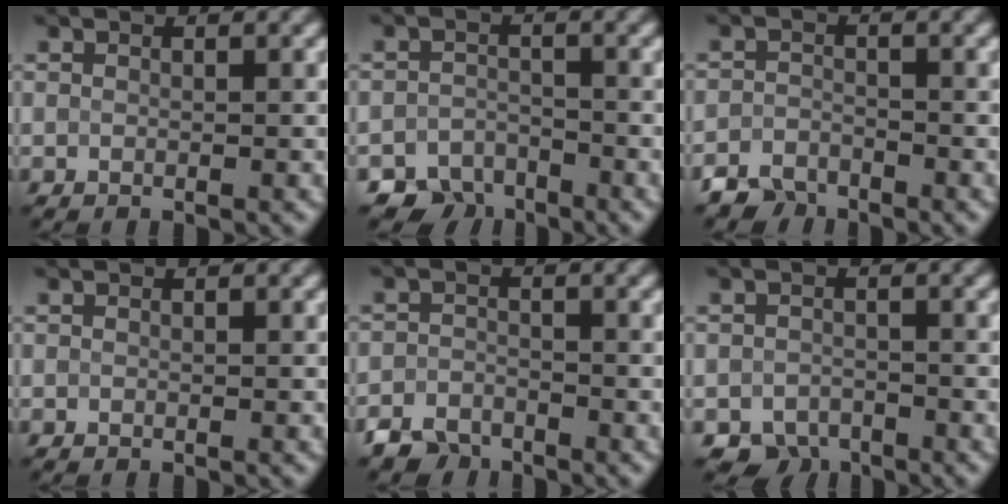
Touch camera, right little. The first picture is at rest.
{"total": 3.4, "force": [-2.9, 1.6, 0.1], "torque": [0.007, -0.004, -0.057]}
{"total": 2.5, "force": [-2.3, 0.9, 0.0], "torque": [0.003, -0.001, -0.049]}
{"total": 0.0}
{"total": 2.7, "force": [-2.4, 1.1, 0.2], "torque": [-0.002, -0.003, -0.053]}
{"total": 2.7, "force": [-2.2, 1.4, 0.2], "torque": [0.002, -0.007, -0.043]}